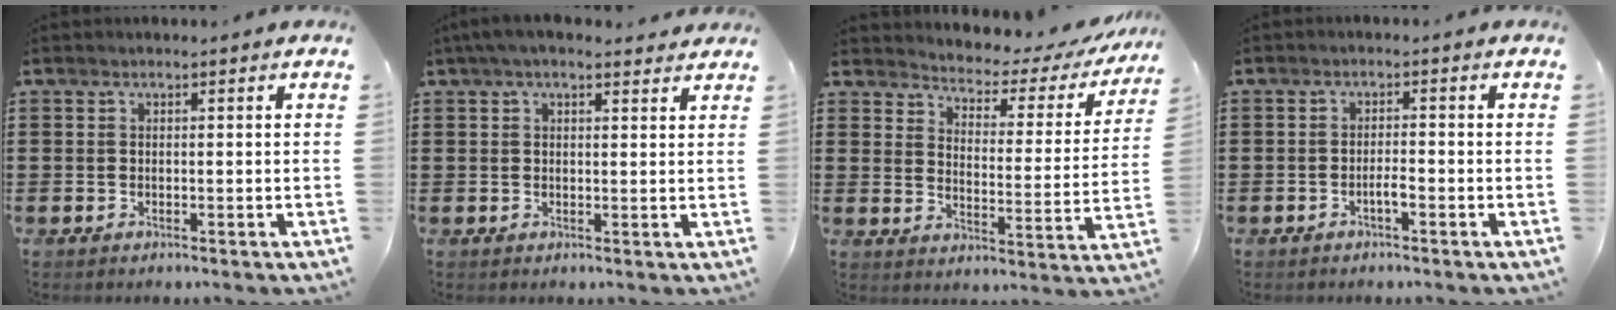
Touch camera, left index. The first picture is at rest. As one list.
[{"total": 3.5, "force": [2.8, 1.0, 2.0], "torque": [-0.045, 0.003, 0.051]}, {"total": 2.9, "force": [2.6, 1.0, 0.8], "torque": [-0.028, -0.027, 0.032]}, {"total": 1.9, "force": [-1.0, 0.3, 1.6], "torque": [-0.030, 0.001, -0.017]}]